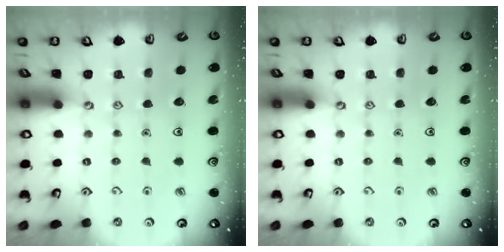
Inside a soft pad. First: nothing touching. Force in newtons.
{"total": 0.0}